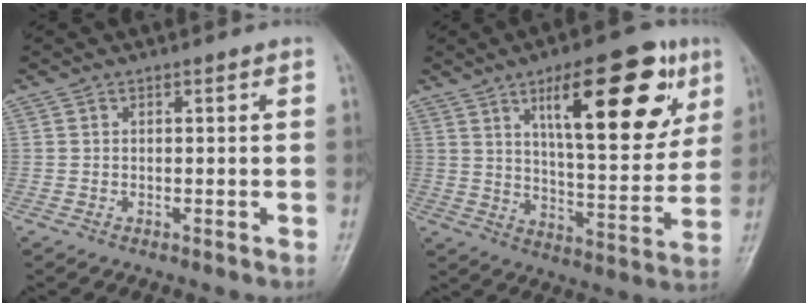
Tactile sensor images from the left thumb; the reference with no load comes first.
{"total": 21.4, "force": [9.7, 7.7, 17.5], "torque": [-0.210, -0.033, 0.148]}